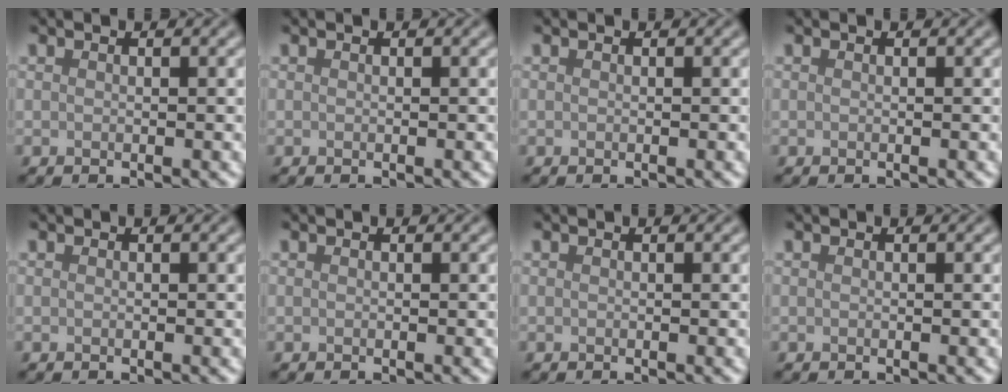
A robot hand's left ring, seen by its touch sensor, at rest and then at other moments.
{"total": 0.0}
{"total": 0.0}
{"total": 0.0}
{"total": 0.0}
{"total": 0.0}
{"total": 0.0}
{"total": 0.0}